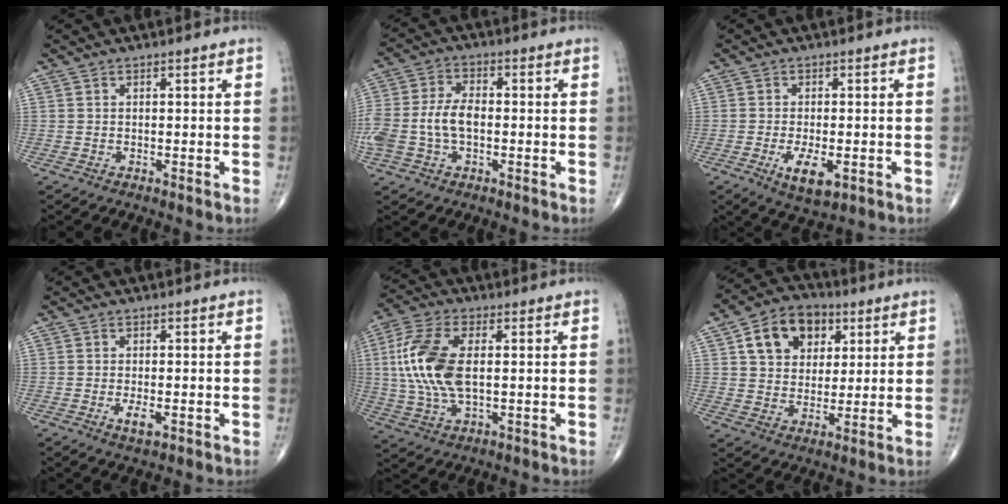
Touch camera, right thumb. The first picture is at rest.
{"total": 10.7, "force": [-1.3, 6.6, 8.3], "torque": [-0.189, 0.024, -0.025]}
{"total": 6.2, "force": [-2.1, 2.7, 5.2], "torque": [-0.091, -0.009, -0.029]}
{"total": 2.7, "force": [-0.9, 1.1, 2.3], "torque": [-0.043, -0.004, -0.014]}
{"total": 14.3, "force": [1.4, 7.2, 12.2], "torque": [-0.276, 0.004, 0.026]}
{"total": 12.7, "force": [4.8, 9.4, 7.1], "torque": [-0.085, -0.006, 0.077]}